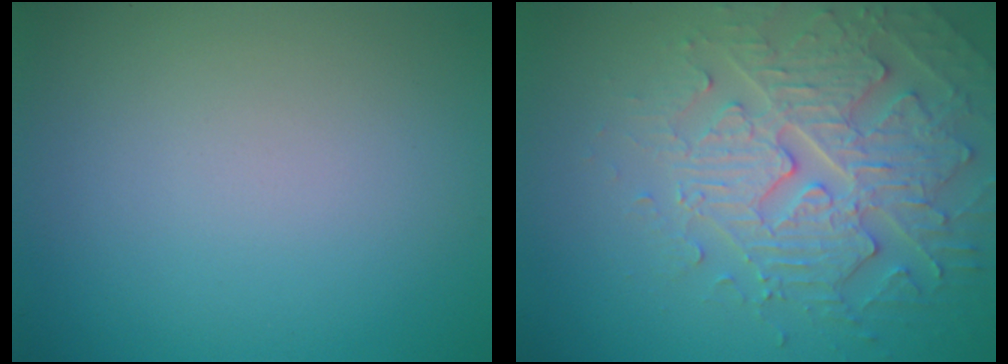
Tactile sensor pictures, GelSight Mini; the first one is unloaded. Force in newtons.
{"total": 5.0, "press": 4.9, "slide": 1.1}